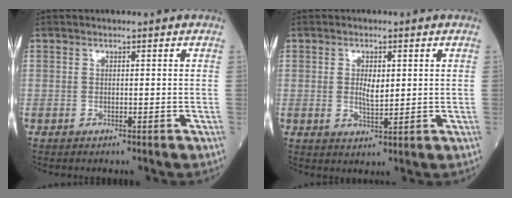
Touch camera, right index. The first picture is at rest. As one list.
[{"total": 3.5, "force": [0.5, 1.4, 3.2], "torque": [-0.058, -0.003, 0.011]}]